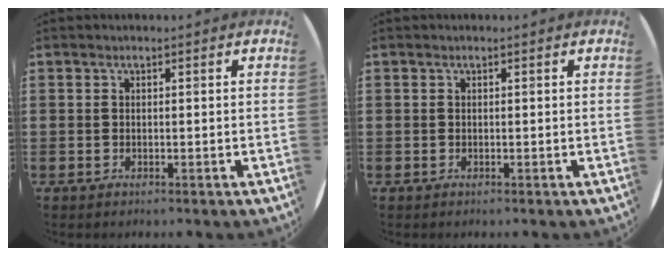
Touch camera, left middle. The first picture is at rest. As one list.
[{"total": 0.0}]